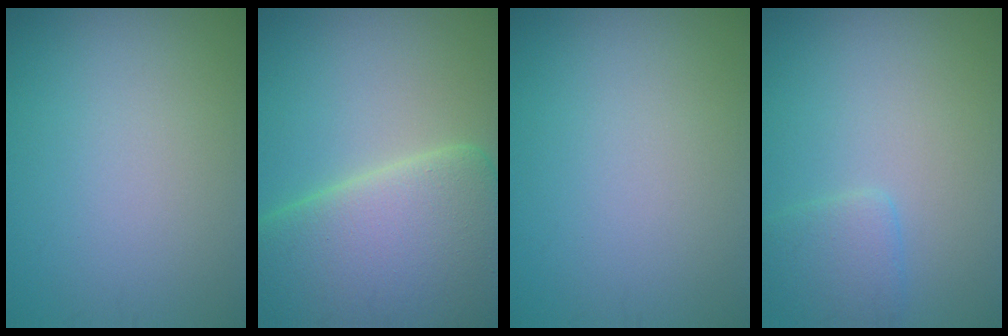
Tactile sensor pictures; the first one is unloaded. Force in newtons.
{"total": 14.6, "press": 14.6, "slide": 0.9}
{"total": 0.0}
{"total": 2.2, "press": 2.2, "slide": 0.1}